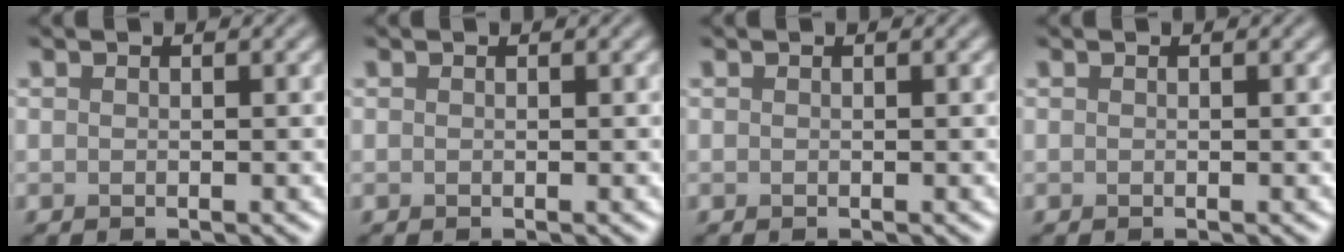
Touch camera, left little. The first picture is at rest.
{"total": 0.0}
{"total": 0.0}
{"total": 0.0}